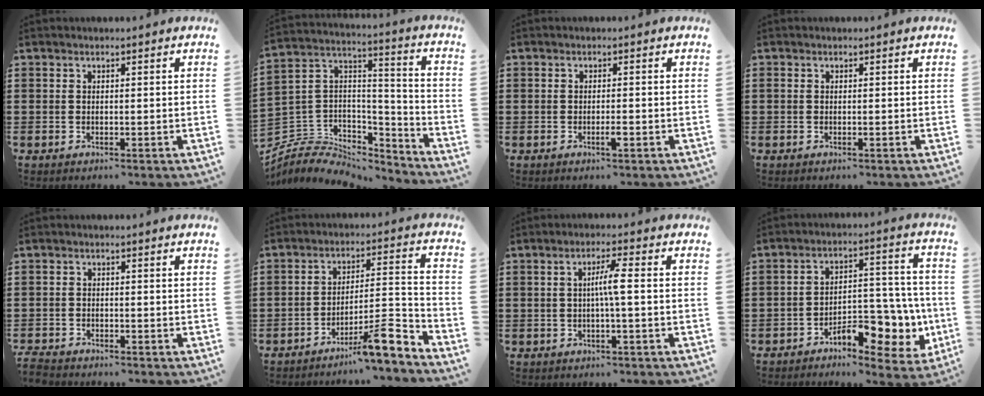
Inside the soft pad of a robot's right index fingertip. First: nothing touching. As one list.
[{"total": 6.6, "force": [-5.6, 3.3, 0.9], "torque": [-0.045, -0.002, -0.117]}, {"total": 1.6, "force": [-0.7, 0.2, 1.4], "torque": [-0.025, -0.002, -0.013]}, {"total": 0.0}, {"total": 1.9, "force": [-1.9, 0.2, -0.1], "torque": [-0.003, 0.001, -0.041]}, {"total": 8.5, "force": [-6.1, 1.0, 5.7], "torque": [-0.080, -0.003, -0.114]}, {"total": 3.8, "force": [-0.2, 0.0, 3.8], "torque": [-0.072, -0.001, -0.008]}, {"total": 8.8, "force": [-4.9, 4.4, 5.8], "torque": [-0.074, 0.011, -0.086]}]